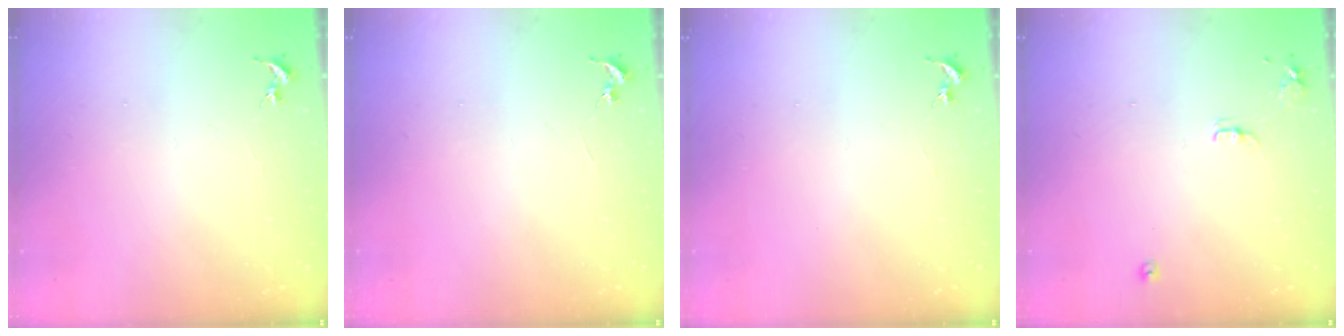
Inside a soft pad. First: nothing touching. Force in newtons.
{"total": 0.0}
{"total": 0.0}
{"total": 7.2, "press": 7.2, "slide": 0.8}